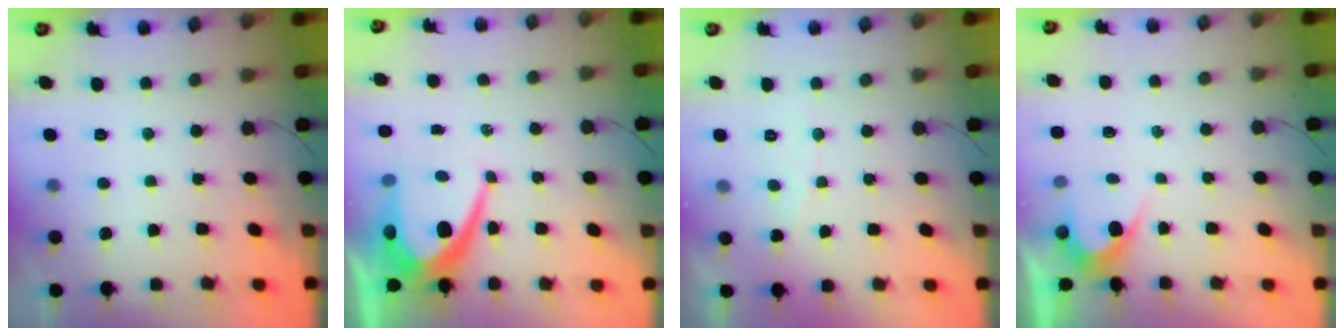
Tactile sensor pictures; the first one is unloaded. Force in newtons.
{"total": 11.5, "press": 11.4, "slide": 0.9}
{"total": 2.8, "press": 2.8, "slide": 0.1}
{"total": 3.4, "press": 3.4, "slide": 0.3}